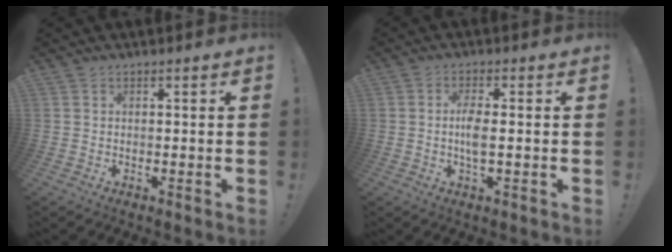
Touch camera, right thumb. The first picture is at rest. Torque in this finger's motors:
{"motor_torque": [0.06, 0.17, -0.09, 0.10, 0.05]}